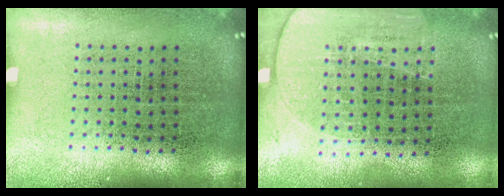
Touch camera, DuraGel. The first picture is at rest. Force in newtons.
{"total": 1.6, "press": 1.4, "slide": 0.9}